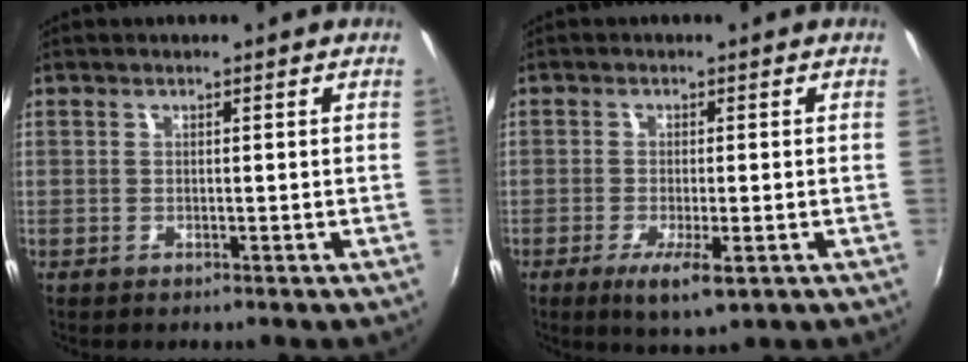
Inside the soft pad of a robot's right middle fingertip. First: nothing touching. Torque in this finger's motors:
{"motor_torque": [0.55, -1.45, -0.07, 0.02]}